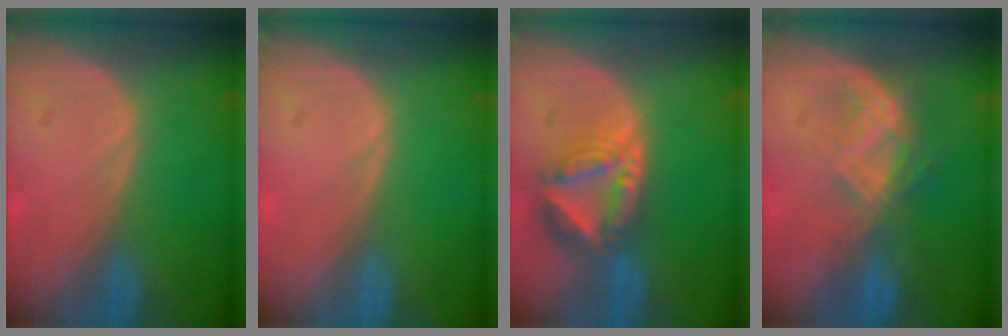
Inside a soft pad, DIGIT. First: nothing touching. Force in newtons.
{"total": 0.0}
{"total": 8.0, "press": 6.9, "slide": 4.0}
{"total": 6.9, "press": 6.5, "slide": 2.2}